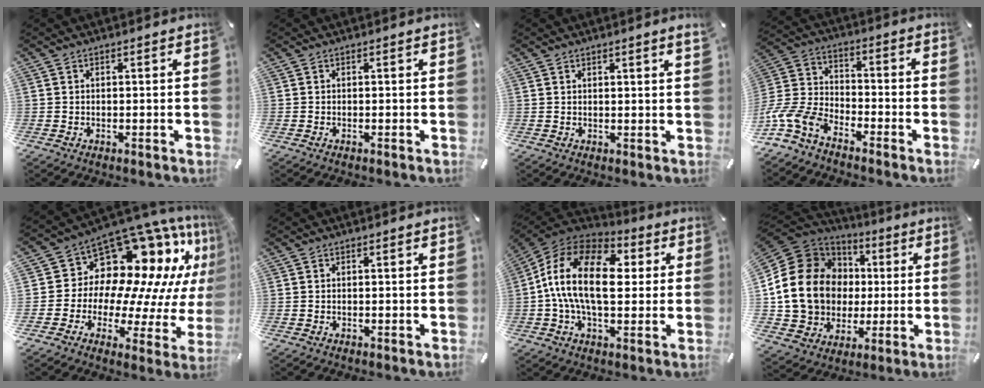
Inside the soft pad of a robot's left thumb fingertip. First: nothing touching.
{"total": 0.0}
{"total": 1.4, "force": [1.0, -0.1, 1.0], "torque": [-0.021, -0.003, 0.017]}
{"total": 11.0, "force": [-8.1, 6.0, 4.5], "torque": [-0.107, 0.029, -0.158]}
{"total": 15.1, "force": [10.4, 9.3, 5.9], "torque": [-0.073, -0.128, 0.183]}
{"total": 0.0}
{"total": 19.0, "force": [0.6, 11.4, 15.1], "torque": [-0.304, 0.008, 0.004]}
{"total": 20.5, "force": [1.8, 17.8, 9.9], "torque": [-0.205, -0.013, 0.052]}